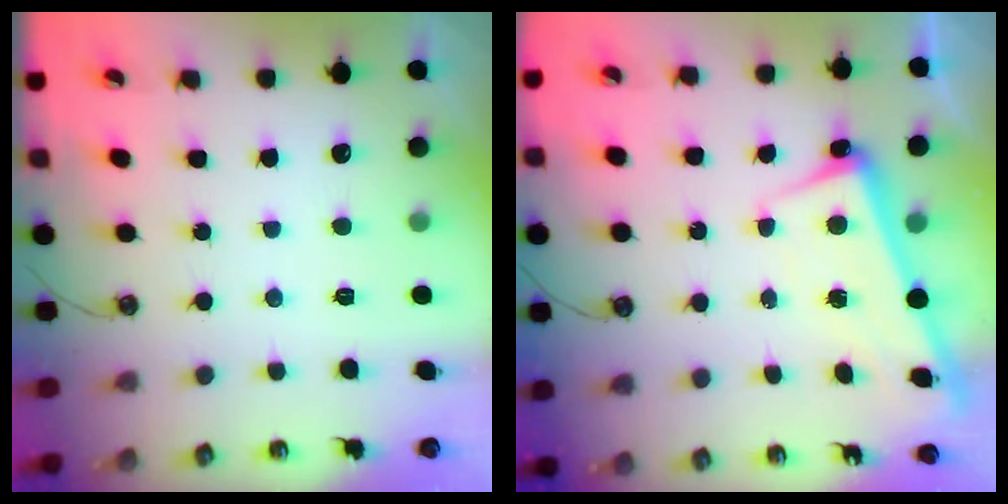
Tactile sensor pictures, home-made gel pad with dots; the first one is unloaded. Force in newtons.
{"total": 2.3, "press": 2.2, "slide": 0.9}